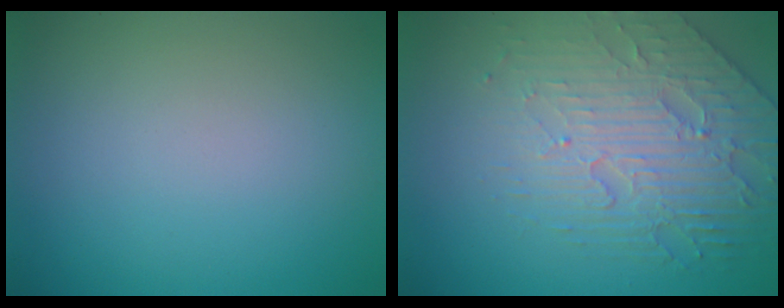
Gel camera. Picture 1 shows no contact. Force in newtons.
{"total": 5.0, "press": 4.4, "slide": 2.5}